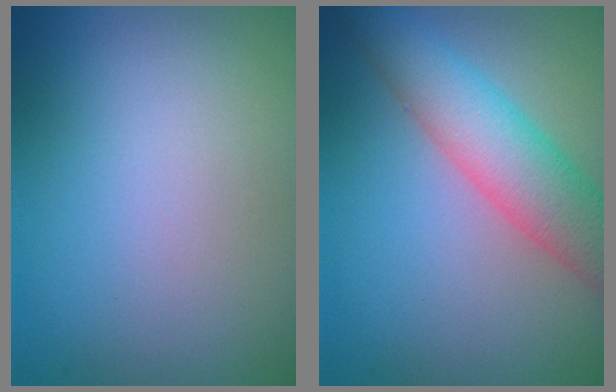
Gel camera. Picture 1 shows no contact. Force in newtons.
{"total": 6.3, "press": 6.3, "slide": 0.2}